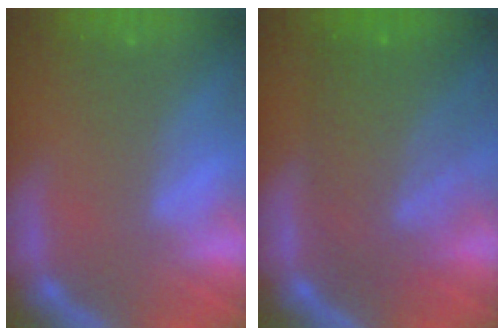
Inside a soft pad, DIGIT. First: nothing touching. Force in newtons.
{"total": 8.6}